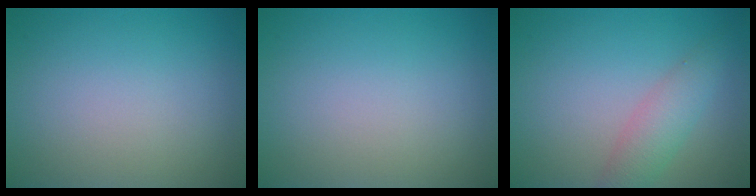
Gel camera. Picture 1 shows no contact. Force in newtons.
{"total": 0.0}
{"total": 3.0, "press": 3.0, "slide": 0.1}